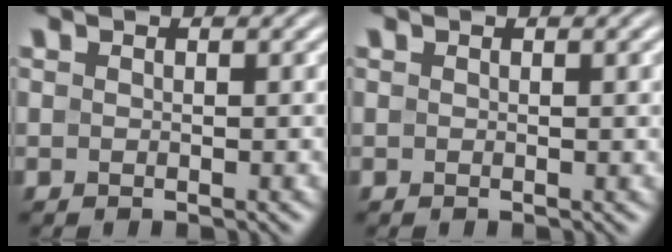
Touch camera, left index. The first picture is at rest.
{"total": 1.1, "force": [0.3, 0.3, 1.1], "torque": [-0.012, 0.004, 0.003]}